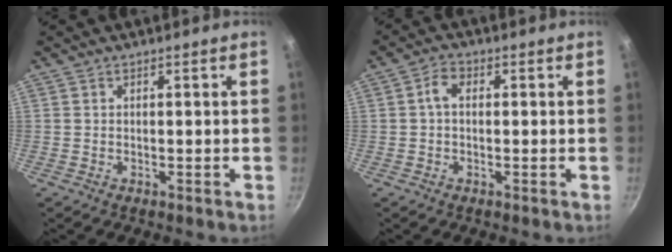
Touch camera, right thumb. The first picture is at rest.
{"total": 2.9, "force": [0.1, 1.9, 2.1], "torque": [-0.040, 0.010, -0.005]}